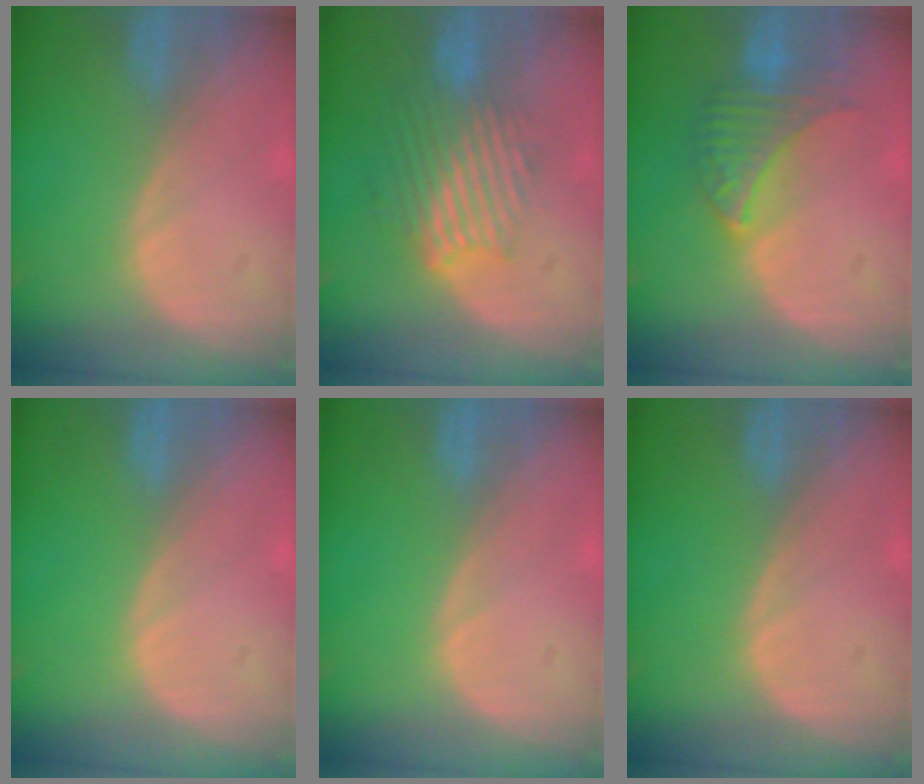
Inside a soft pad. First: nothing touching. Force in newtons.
{"total": 9.4, "press": 8.3, "slide": 4.3}
{"total": 6.5, "press": 6.5, "slide": 0.6}
{"total": 0.0}
{"total": 0.0}
{"total": 0.0}